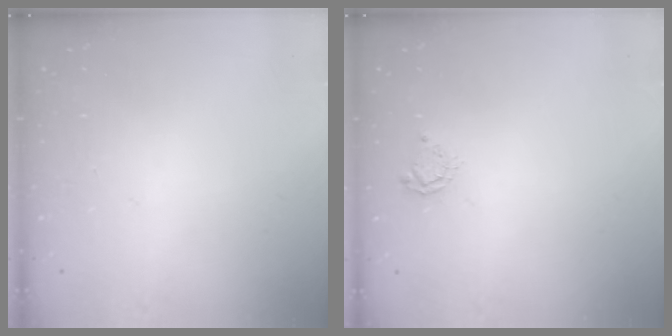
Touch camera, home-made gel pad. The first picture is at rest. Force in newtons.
{"total": 5.3, "press": 5.3, "slide": 0.5}